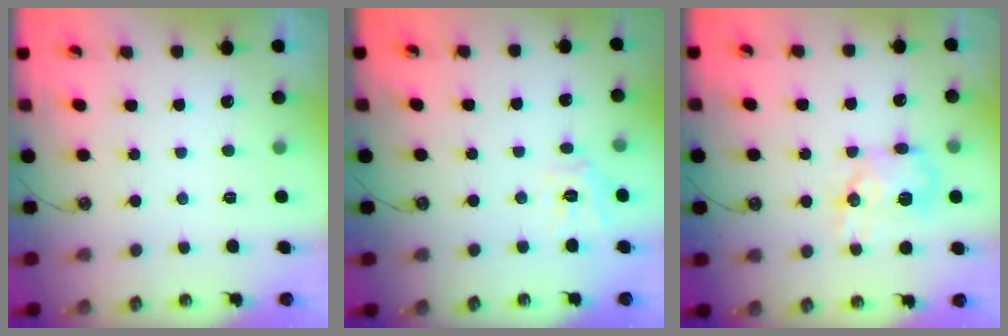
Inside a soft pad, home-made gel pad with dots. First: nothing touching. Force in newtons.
{"total": 8.5, "press": 8.5, "slide": 0.8}
{"total": 11.8, "press": 11.7, "slide": 0.7}